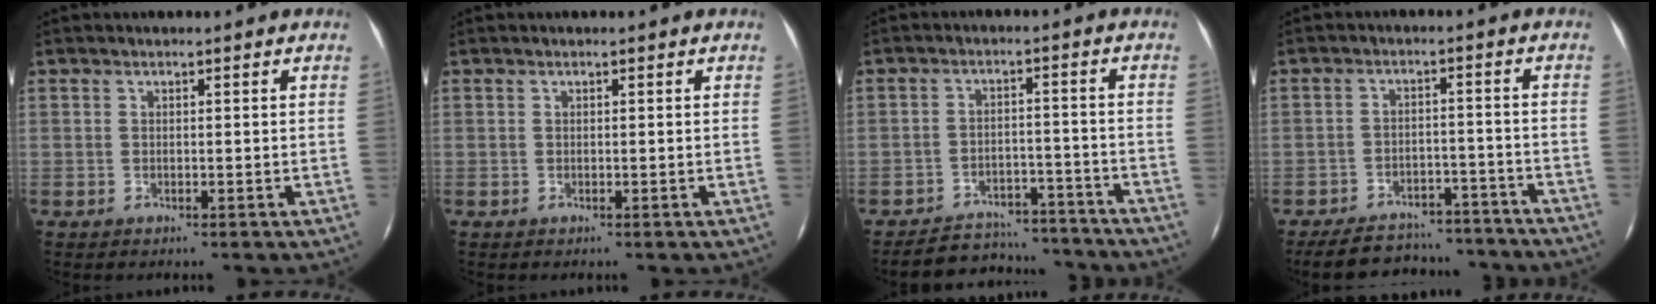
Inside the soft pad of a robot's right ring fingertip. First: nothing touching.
{"total": 0.0}
{"total": 14.8, "force": [-13.4, 5.1, 3.8], "torque": [-0.094, 0.032, -0.171]}
{"total": 17.3, "force": [-15.2, 6.3, 5.6], "torque": [-0.128, 0.034, -0.189]}